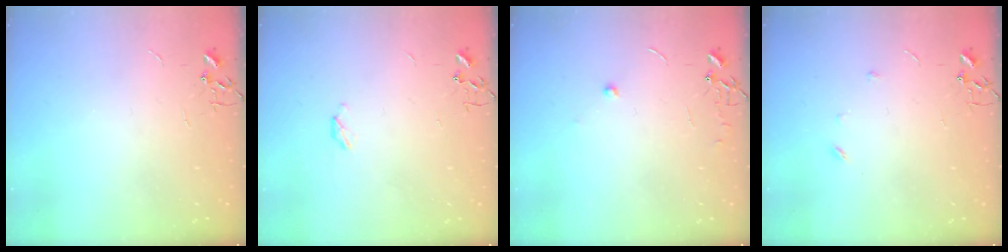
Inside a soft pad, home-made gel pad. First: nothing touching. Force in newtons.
{"total": 2.9, "press": 2.9, "slide": 0.5}
{"total": 5.5, "press": 5.5, "slide": 0.5}
{"total": 3.6, "press": 3.5, "slide": 0.7}